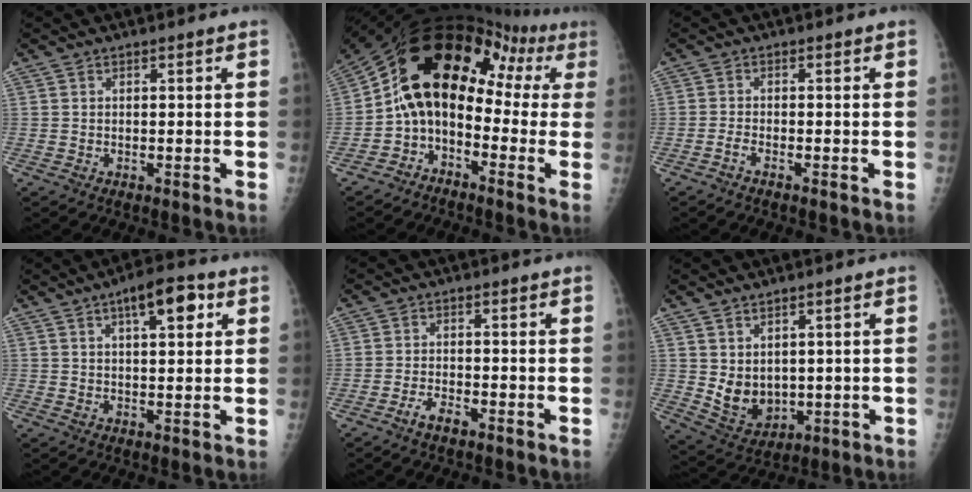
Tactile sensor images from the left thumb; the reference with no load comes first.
{"total": 15.9, "force": [0.4, 11.2, 11.2], "torque": [-0.124, 0.102, -0.011]}
{"total": 1.4, "force": [-1.1, 0.1, 0.8], "torque": [-0.024, 0.003, -0.026]}
{"total": 8.2, "force": [3.8, 3.1, 6.6], "torque": [-0.081, -0.002, 0.052]}
{"total": 2.9, "force": [-2.1, 1.0, 1.8], "torque": [-0.041, 0.011, -0.040]}
{"total": 7.1, "force": [0.9, 5.3, 4.6], "torque": [-0.056, -0.023, 0.043]}